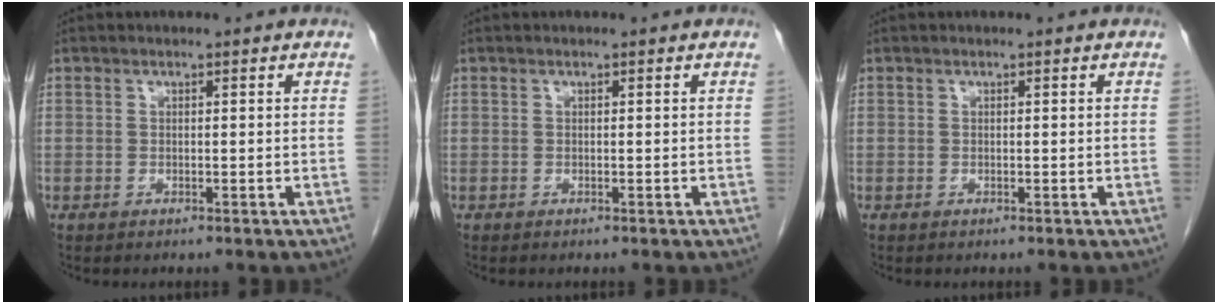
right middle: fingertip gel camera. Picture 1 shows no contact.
{"total": 0.0}
{"total": 0.0}